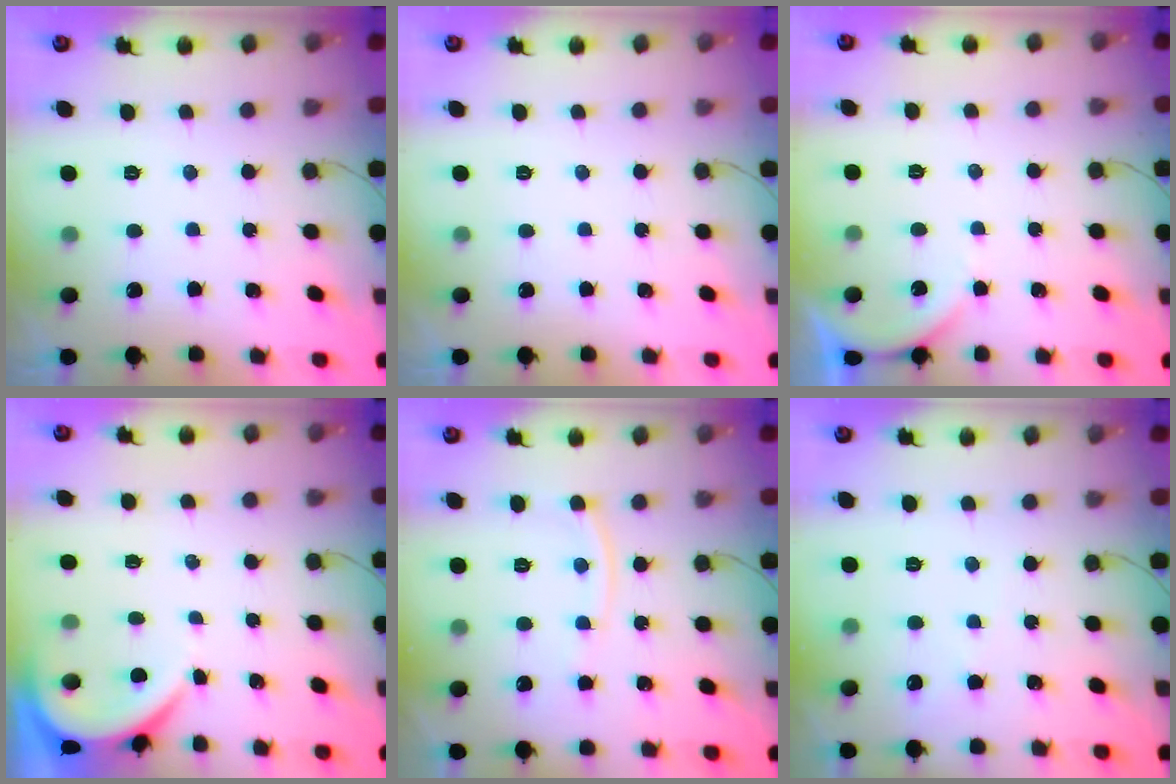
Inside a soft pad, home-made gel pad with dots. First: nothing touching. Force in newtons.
{"total": 0.0}
{"total": 3.8, "press": 3.8, "slide": 0.5}
{"total": 3.7, "press": 3.6, "slide": 0.2}
{"total": 7.3, "press": 7.2, "slide": 0.9}
{"total": 2.7, "press": 2.6, "slide": 0.4}